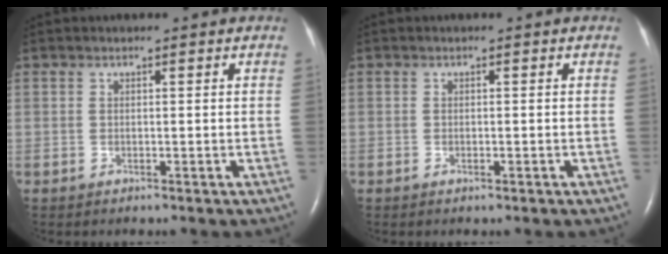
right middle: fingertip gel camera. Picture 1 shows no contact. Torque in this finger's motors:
{"motor_torque": [-0.03, -0.03, -0.08, -0.01]}